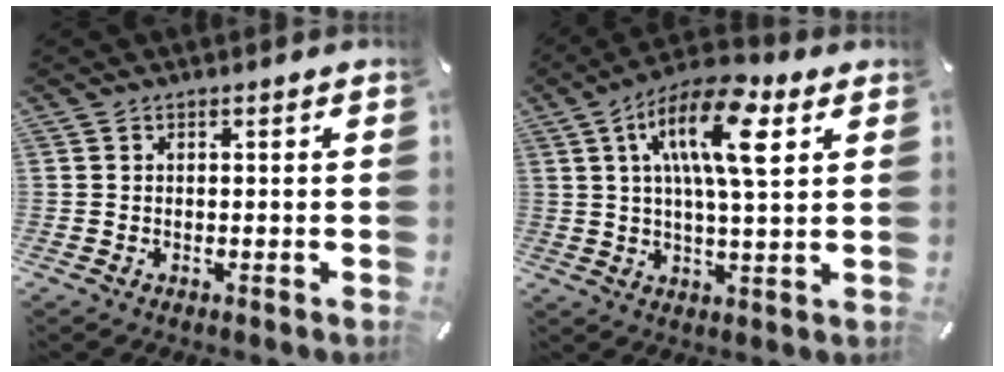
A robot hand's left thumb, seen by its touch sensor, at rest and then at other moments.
{"total": 14.9, "force": [5.8, 4.9, 12.9], "torque": [-0.233, -0.003, 0.094]}